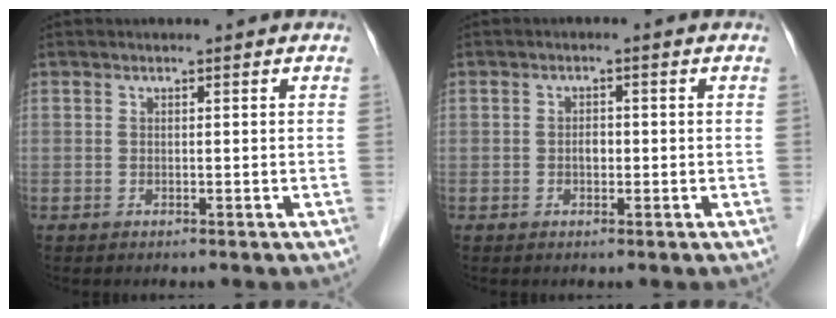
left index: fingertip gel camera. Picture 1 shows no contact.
{"total": 1.5, "force": [-0.3, 0.9, 1.1], "torque": [-0.018, 0.004, -0.004]}